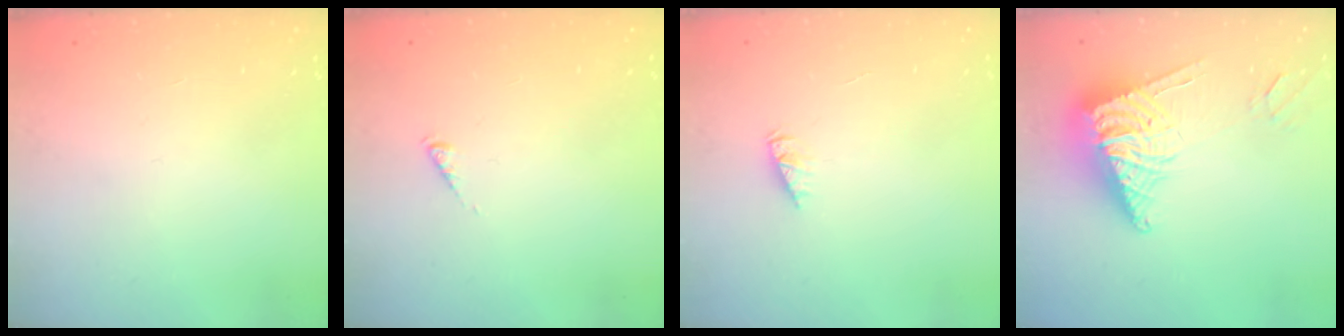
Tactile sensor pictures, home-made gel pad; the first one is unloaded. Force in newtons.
{"total": 0.0}
{"total": 2.3, "press": 2.3, "slide": 0.3}
{"total": 12.4, "press": 12.3, "slide": 1.6}